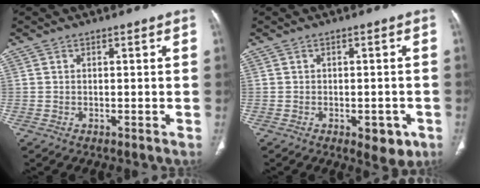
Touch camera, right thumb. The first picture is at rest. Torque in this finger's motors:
{"motor_torque": [0.50, 0.62, -0.16, 0.04, -0.02]}